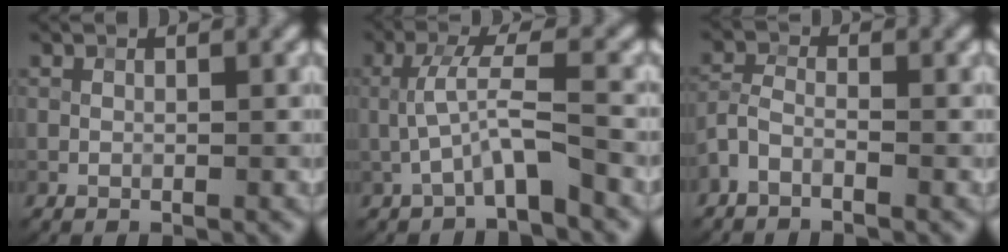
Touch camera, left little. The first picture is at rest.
{"total": 3.5, "force": [-1.3, 0.3, 3.3], "torque": [-0.069, 0.019, -0.027]}
{"total": 1.9, "force": [-1.4, 0.7, 1.1], "torque": [-0.025, 0.003, -0.038]}